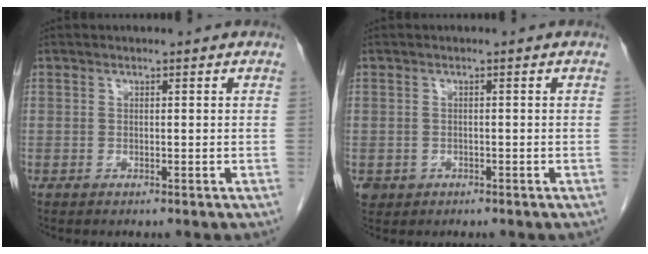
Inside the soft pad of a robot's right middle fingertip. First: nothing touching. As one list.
[{"total": 1.9, "force": [-0.8, 1.7, 0.3], "torque": [-0.007, 0.003, -0.009]}]